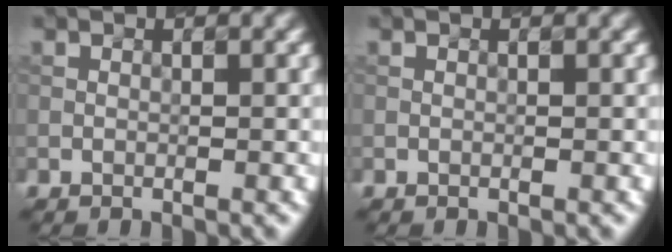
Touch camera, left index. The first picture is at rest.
{"total": 0.0}